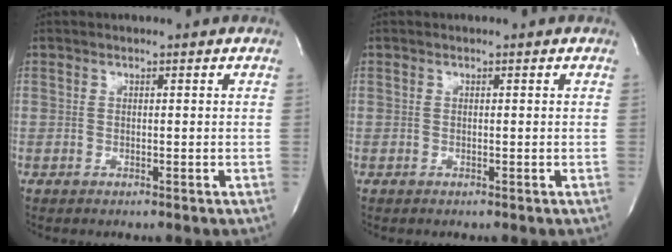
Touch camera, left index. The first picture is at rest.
{"total": 0.0}